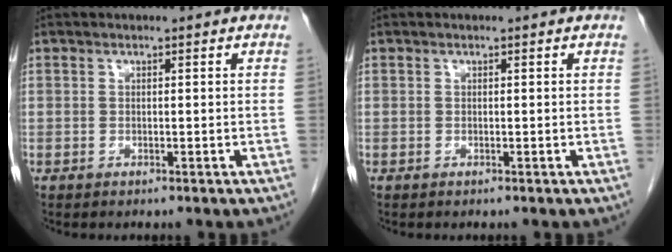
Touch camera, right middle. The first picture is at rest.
{"total": 0.0}